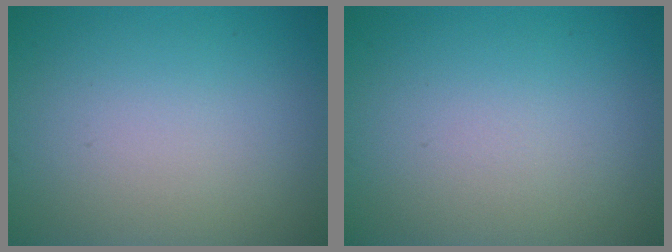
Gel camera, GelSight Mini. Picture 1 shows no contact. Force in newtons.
{"total": 0.0}